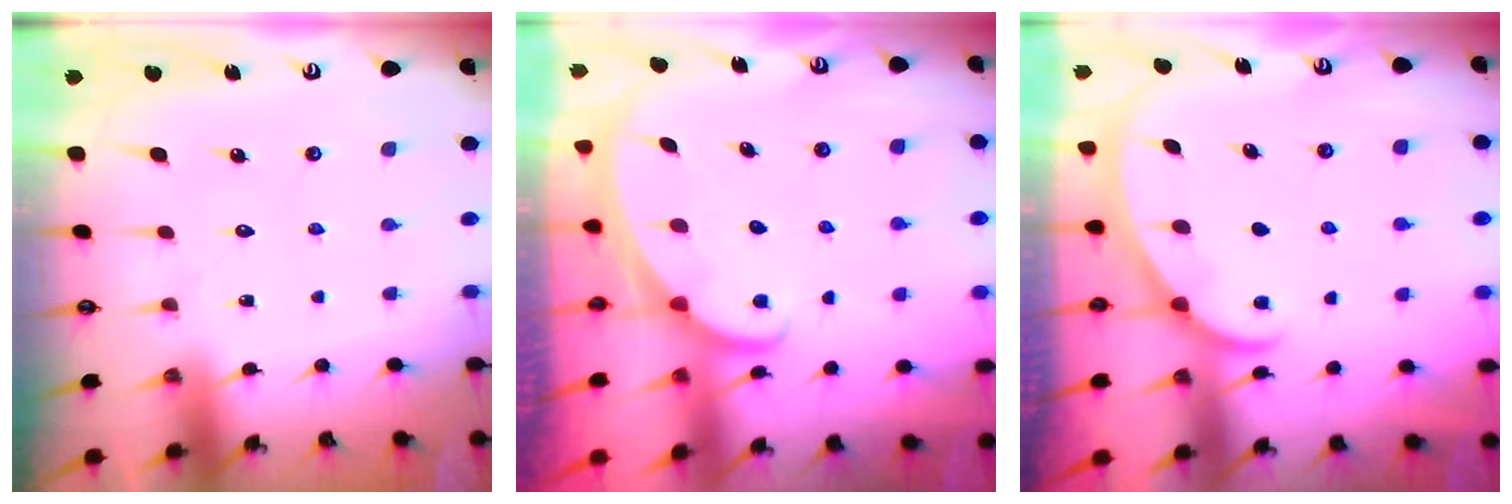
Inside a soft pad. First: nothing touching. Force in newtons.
{"total": 1.7, "press": 1.7, "slide": 0.1}
{"total": 1.2, "press": 1.2, "slide": 0.2}